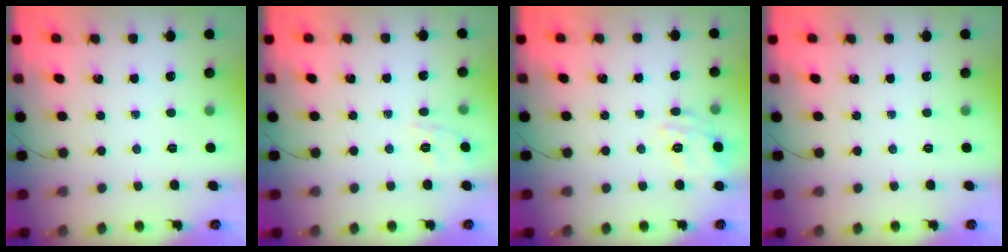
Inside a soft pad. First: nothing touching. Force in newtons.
{"total": 1.7, "press": 0.1, "slide": 1.7}
{"total": 12.3, "press": 12.2, "slide": 1.0}
{"total": 0.0}